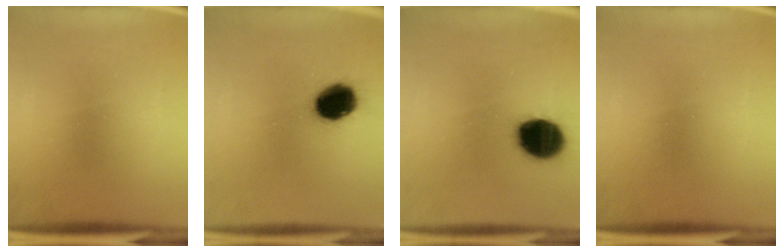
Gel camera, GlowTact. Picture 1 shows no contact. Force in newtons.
{"total": 11.8}
{"total": 15.2}
{"total": 0.0}